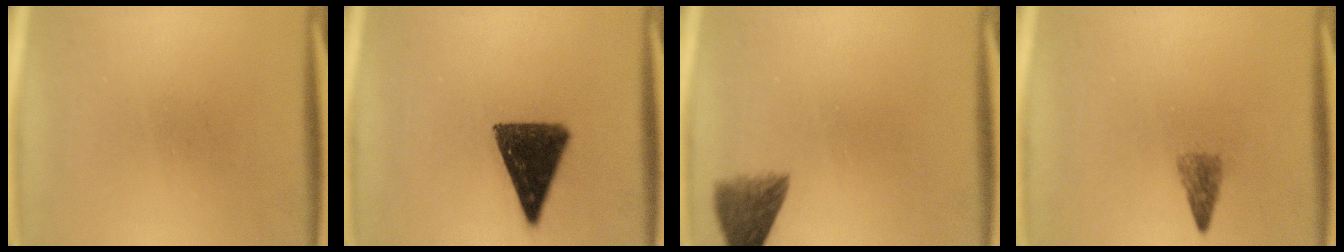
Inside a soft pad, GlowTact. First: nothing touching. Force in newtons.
{"total": 12.4}
{"total": 5.0}
{"total": 2.2}